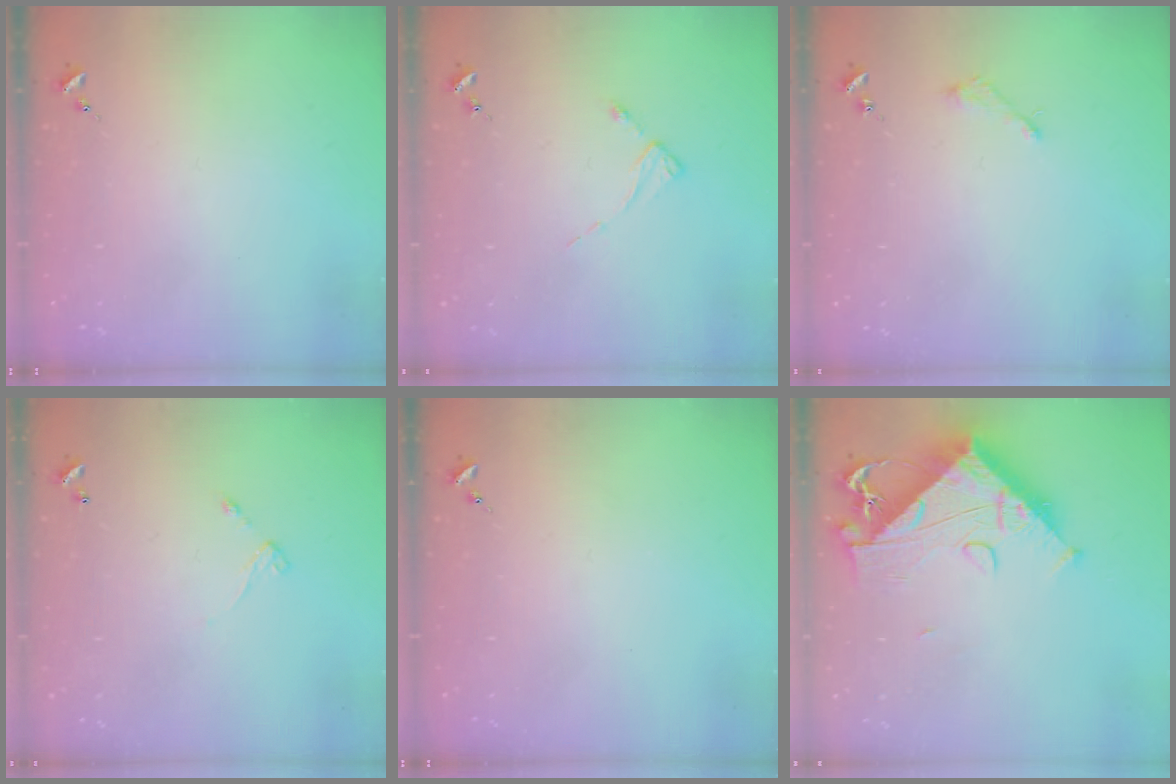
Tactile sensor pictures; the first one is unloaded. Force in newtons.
{"total": 2.3, "press": 2.3, "slide": 0.4}
{"total": 2.2, "press": 2.2, "slide": 0.2}
{"total": 5.0, "press": 5.0, "slide": 0.3}
{"total": 0.0}
{"total": 16.1, "press": 16.0, "slide": 1.1}